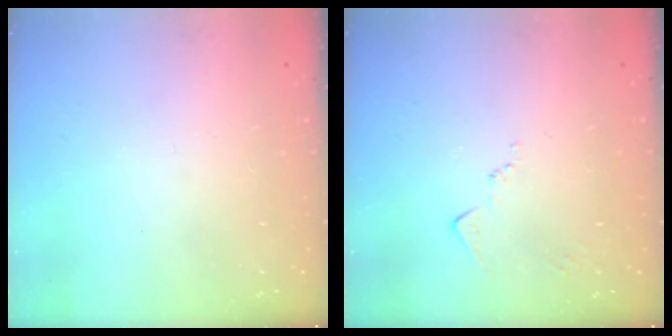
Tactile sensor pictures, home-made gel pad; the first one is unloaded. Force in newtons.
{"total": 7.8, "press": 7.8, "slide": 0.5}